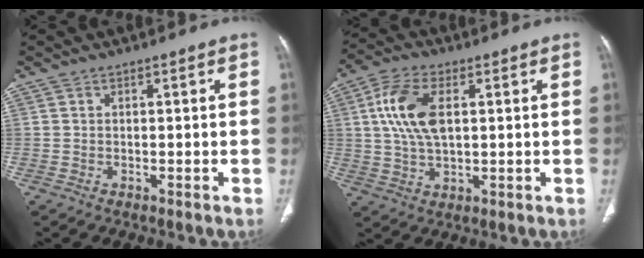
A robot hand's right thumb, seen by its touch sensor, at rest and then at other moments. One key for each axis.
{"total": 11.1, "fx": 2.3, "fy": 5.9, "fz": 9.1, "tx": -0.187, "ty": 0.005, "tz": 0.043}